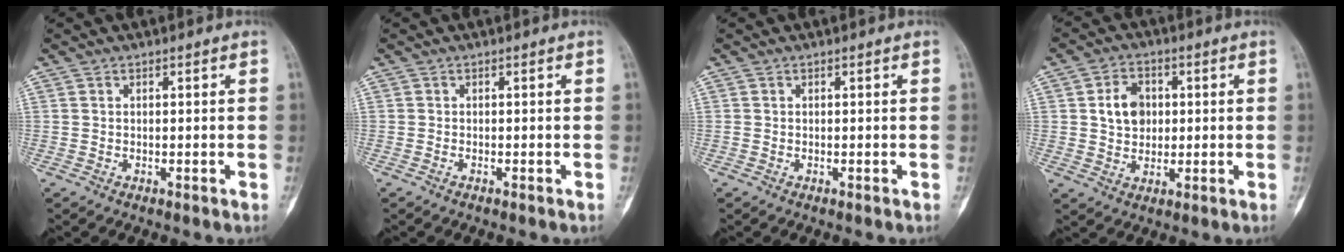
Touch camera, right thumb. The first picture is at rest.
{"total": 0.0}
{"total": 0.0}
{"total": 7.0, "force": [1.1, 5.5, 4.2], "torque": [-0.047, 0.000, 0.018]}